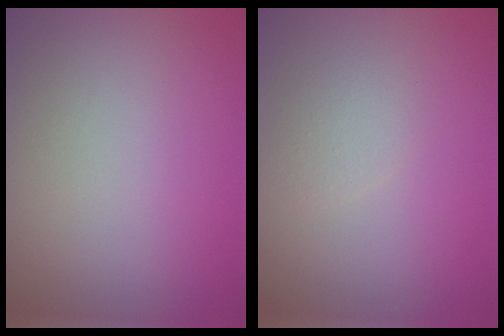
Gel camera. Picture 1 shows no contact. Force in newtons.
{"total": 1.1, "press": 1.1, "slide": 0.1}